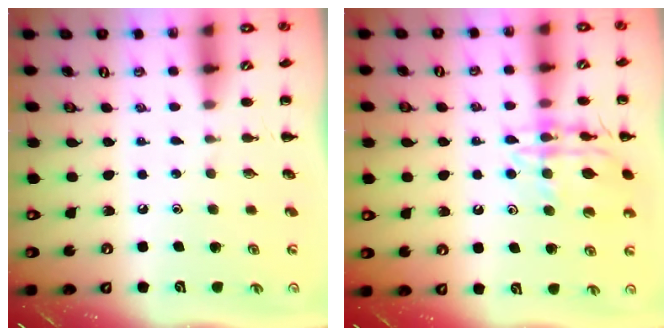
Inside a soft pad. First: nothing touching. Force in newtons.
{"total": 13.5, "press": 13.4, "slide": 1.1}